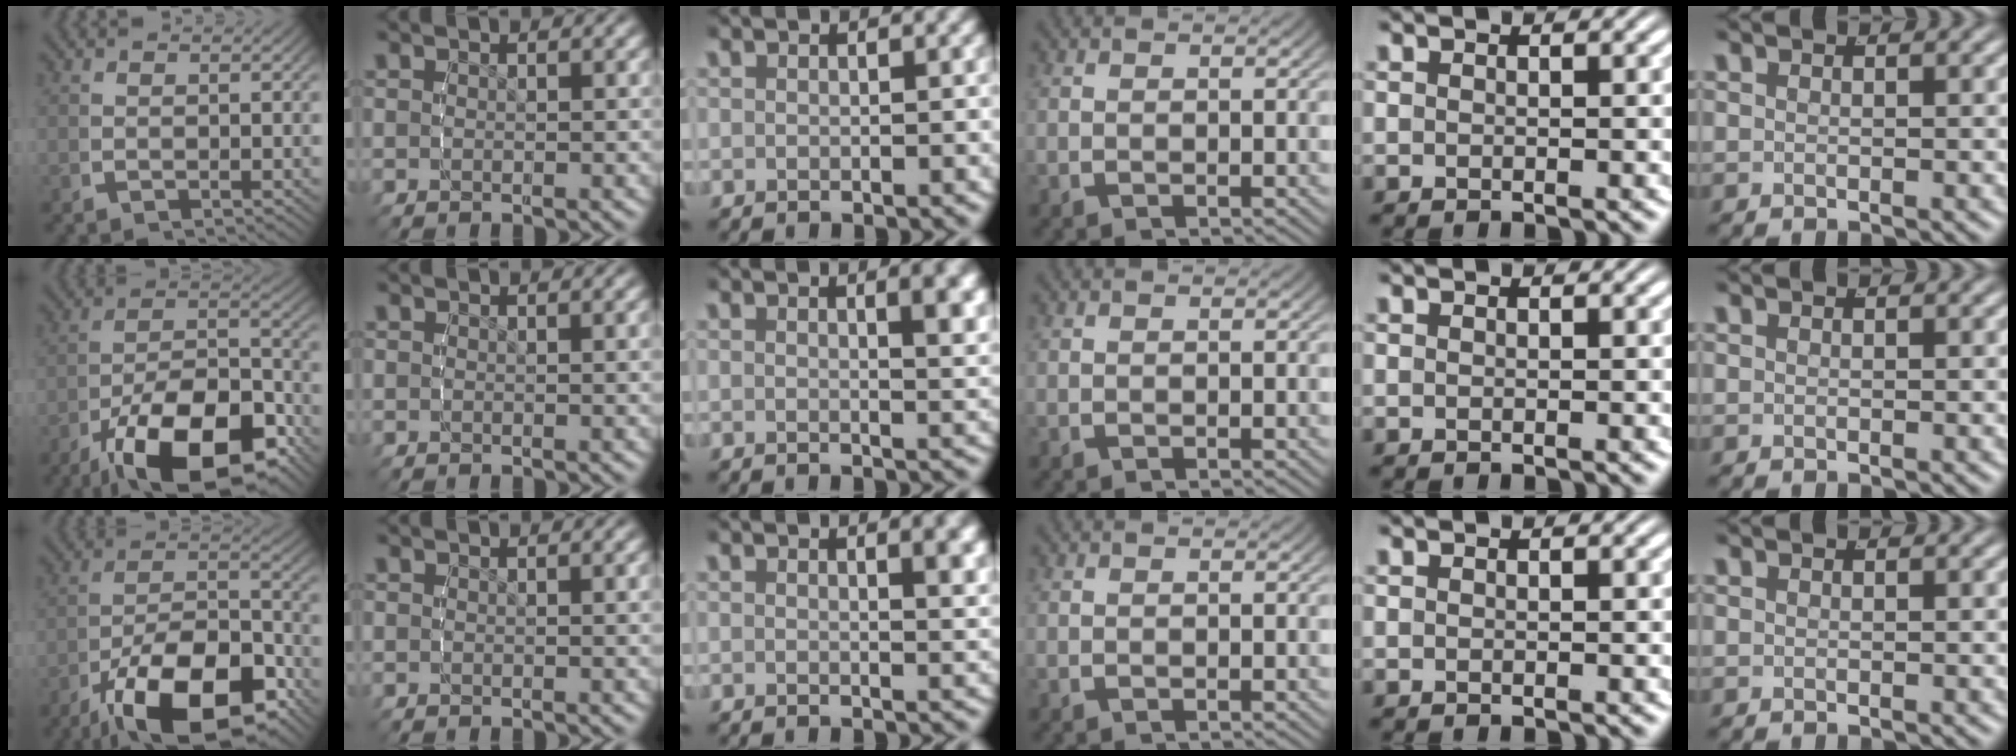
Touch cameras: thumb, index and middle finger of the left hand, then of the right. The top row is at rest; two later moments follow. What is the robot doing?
{"motion": "lift_and_place", "object": "screwdriver"}